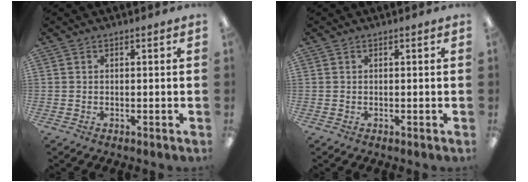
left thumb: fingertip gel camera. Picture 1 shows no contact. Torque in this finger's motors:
{"motor_torque": [-0.18, -0.14, 0.11, -0.11, 0.00]}